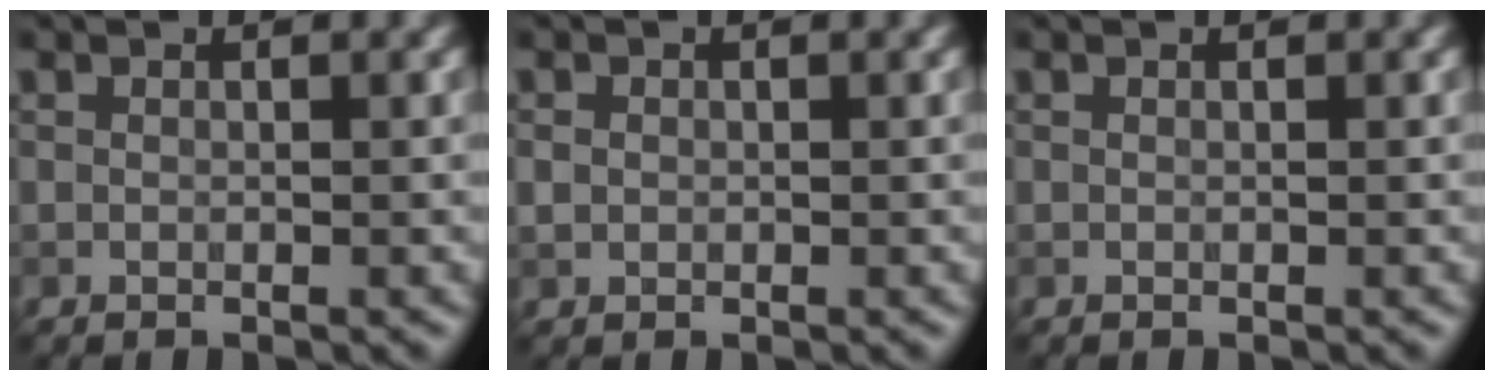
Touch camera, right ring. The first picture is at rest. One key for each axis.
{"total": 0.9, "fx": 0.0, "fy": 0.9, "fz": 0.3, "tx": -0.004, "ty": -0.002, "tz": -0.001}
{"total": 0.0}